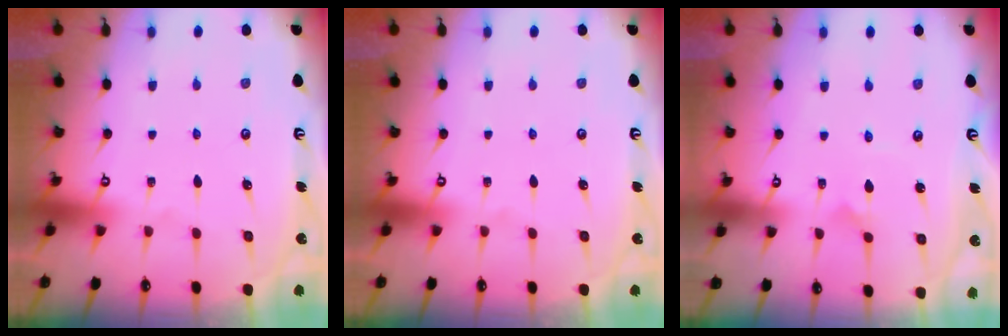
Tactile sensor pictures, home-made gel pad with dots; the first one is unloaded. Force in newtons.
{"total": 0.0}
{"total": 2.8, "press": 2.8, "slide": 0.2}